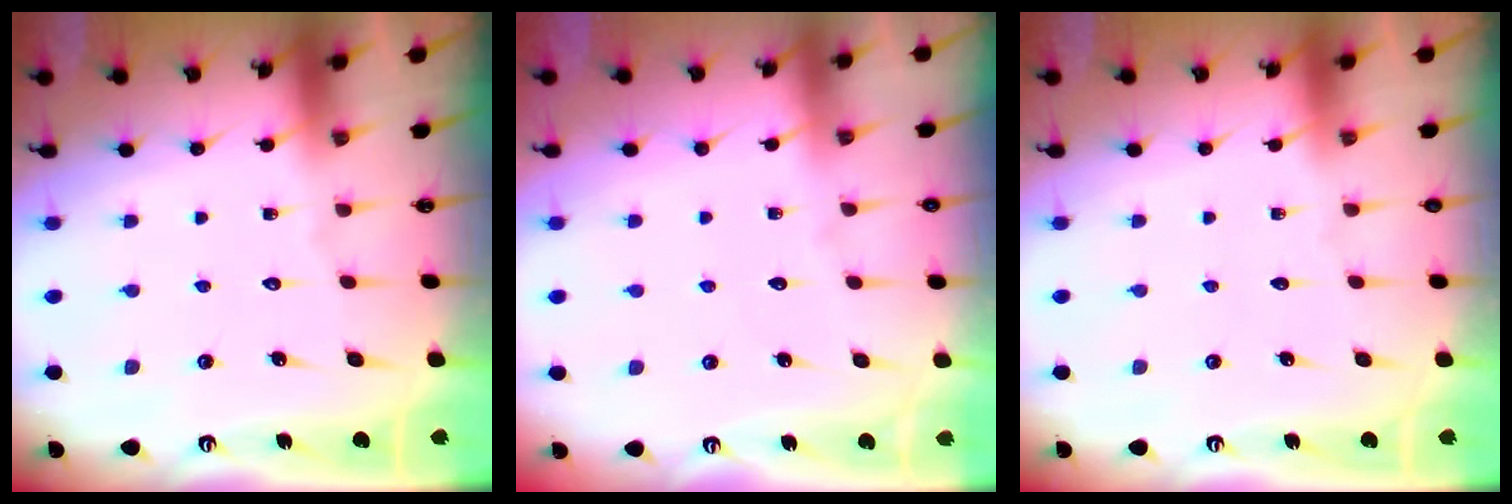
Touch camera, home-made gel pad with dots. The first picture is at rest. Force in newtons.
{"total": 2.0, "press": 2.0, "slide": 0.3}
{"total": 0.0}